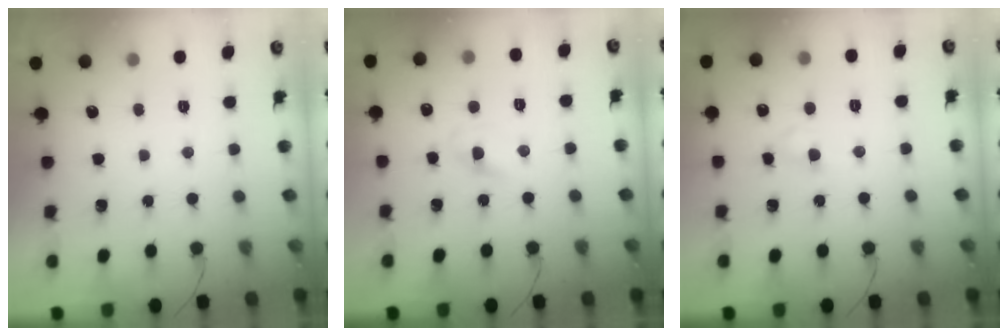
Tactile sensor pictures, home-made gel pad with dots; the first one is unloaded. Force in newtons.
{"total": 3.0, "press": 2.7, "slide": 1.2}
{"total": 2.3, "press": 2.0, "slide": 1.0}